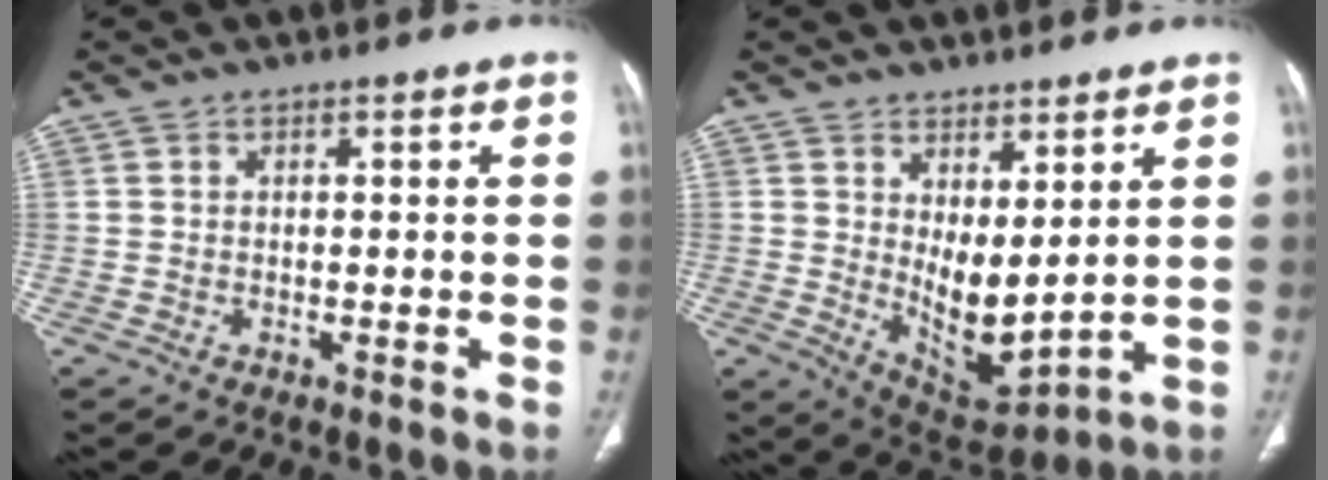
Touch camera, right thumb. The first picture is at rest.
{"total": 9.6, "force": [2.2, 4.3, 8.3], "torque": [-0.117, -0.038, 0.060]}